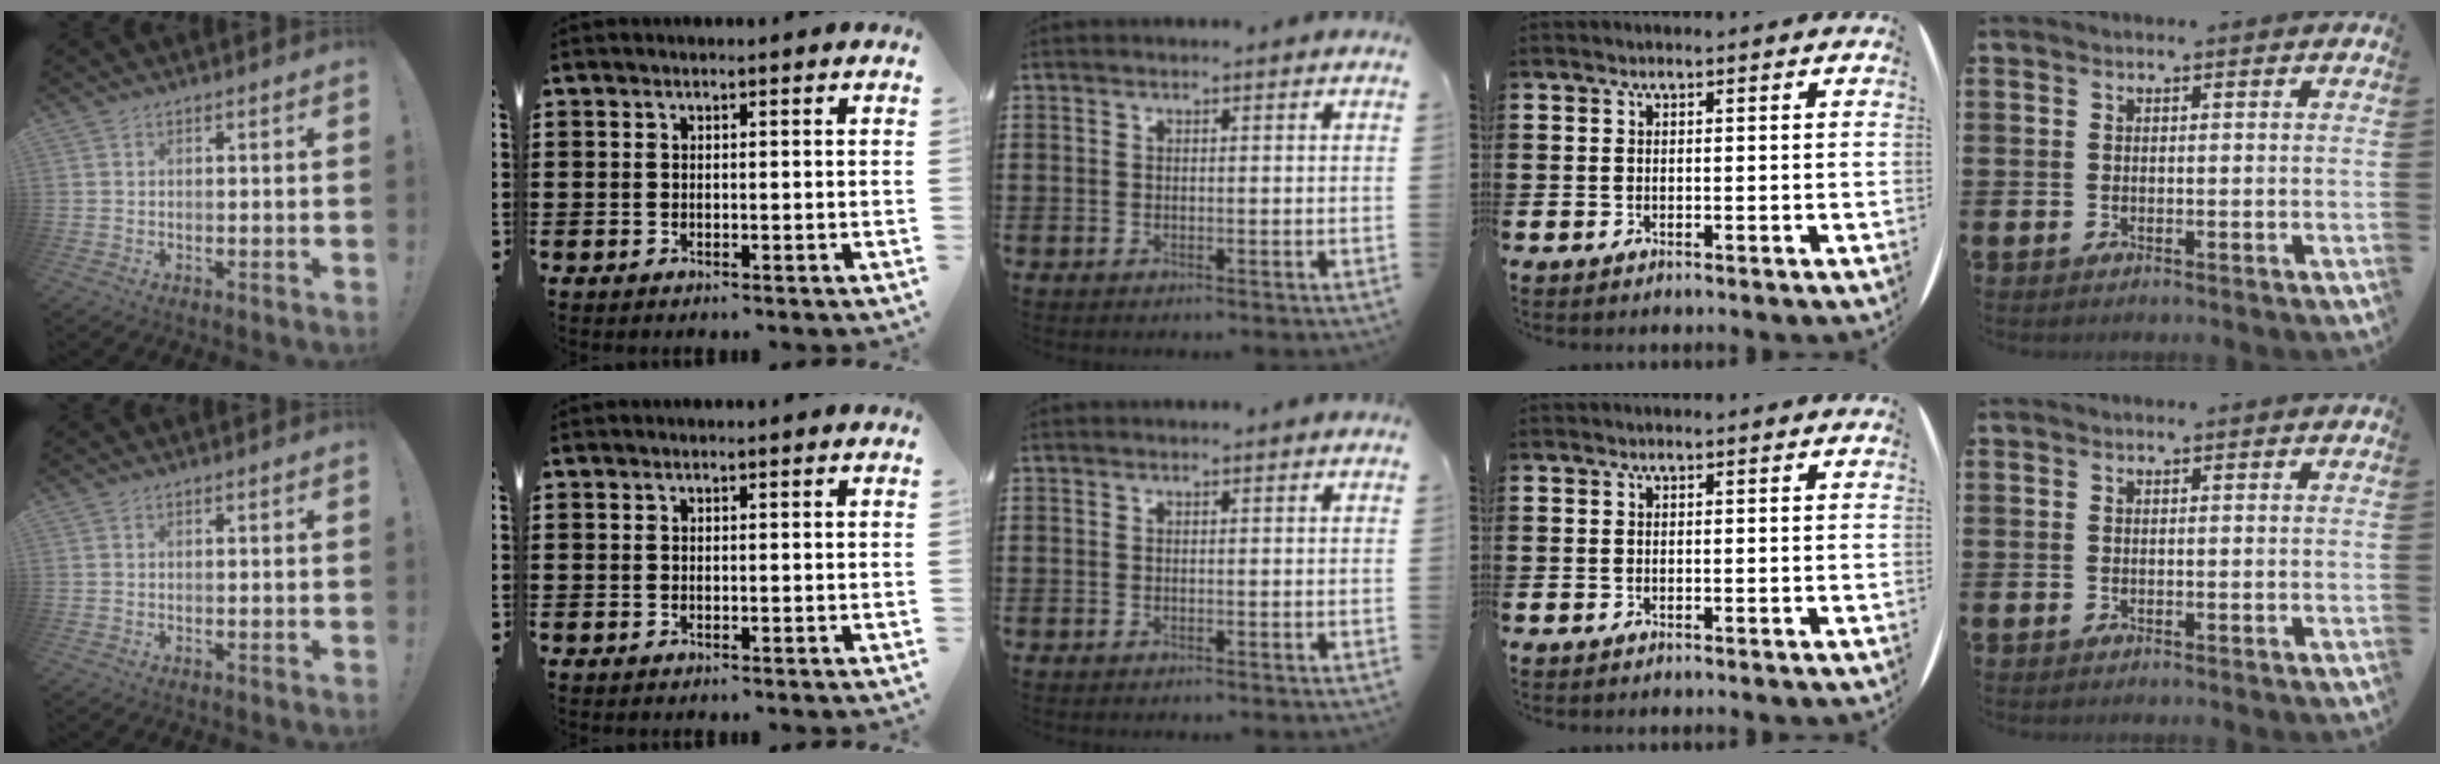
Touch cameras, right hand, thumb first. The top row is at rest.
{}